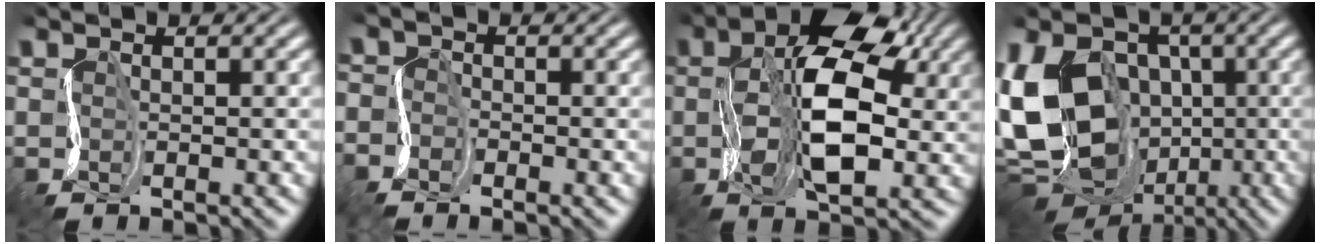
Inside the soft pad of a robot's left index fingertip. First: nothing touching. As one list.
[{"total": 2.2, "force": [-2.2, 0.4, -0.2], "torque": [-0.001, -0.005, -0.048]}, {"total": 10.7, "force": [0.8, 5.2, 9.4], "torque": [-0.153, 0.007, 0.009]}, {"total": 18.5, "force": [-2.2, 14.9, 10.7], "torque": [-0.233, -0.010, -0.070]}]